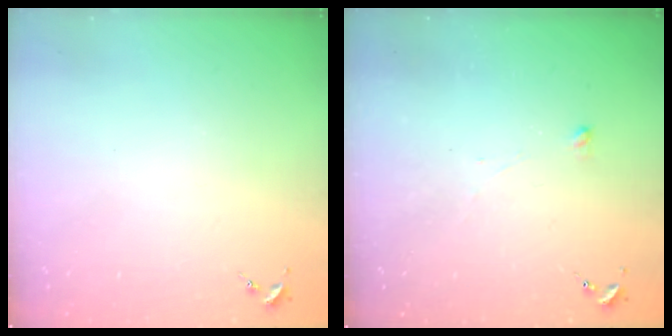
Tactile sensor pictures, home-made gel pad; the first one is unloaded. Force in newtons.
{"total": 2.5, "press": 2.5, "slide": 0.5}